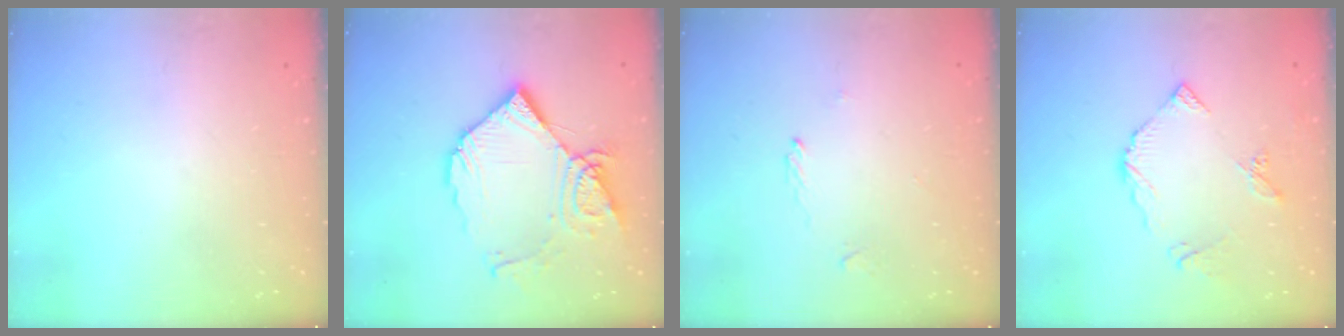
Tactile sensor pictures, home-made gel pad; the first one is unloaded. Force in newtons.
{"total": 16.3, "press": 16.2, "slide": 2.1}
{"total": 1.9, "press": 1.9, "slide": 0.5}
{"total": 8.0, "press": 7.9, "slide": 0.8}